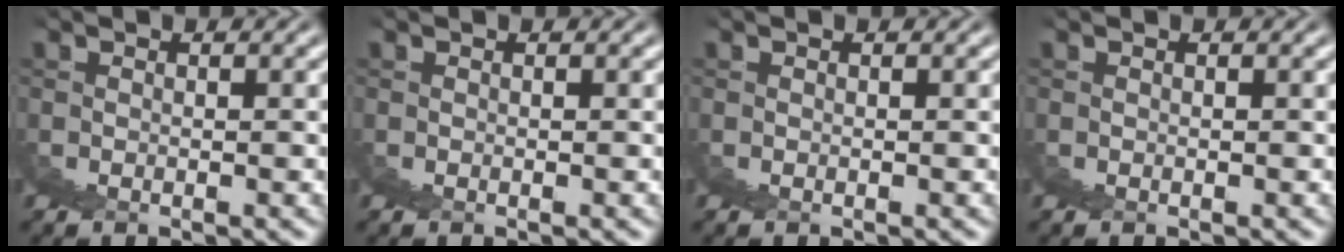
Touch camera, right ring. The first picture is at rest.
{"total": 0.0}
{"total": 0.0}
{"total": 0.0}